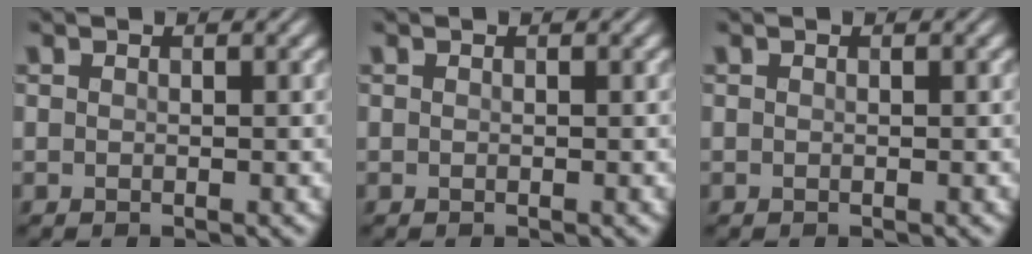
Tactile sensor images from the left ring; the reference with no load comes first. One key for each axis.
{"total": 0.0}
{"total": 0.0}